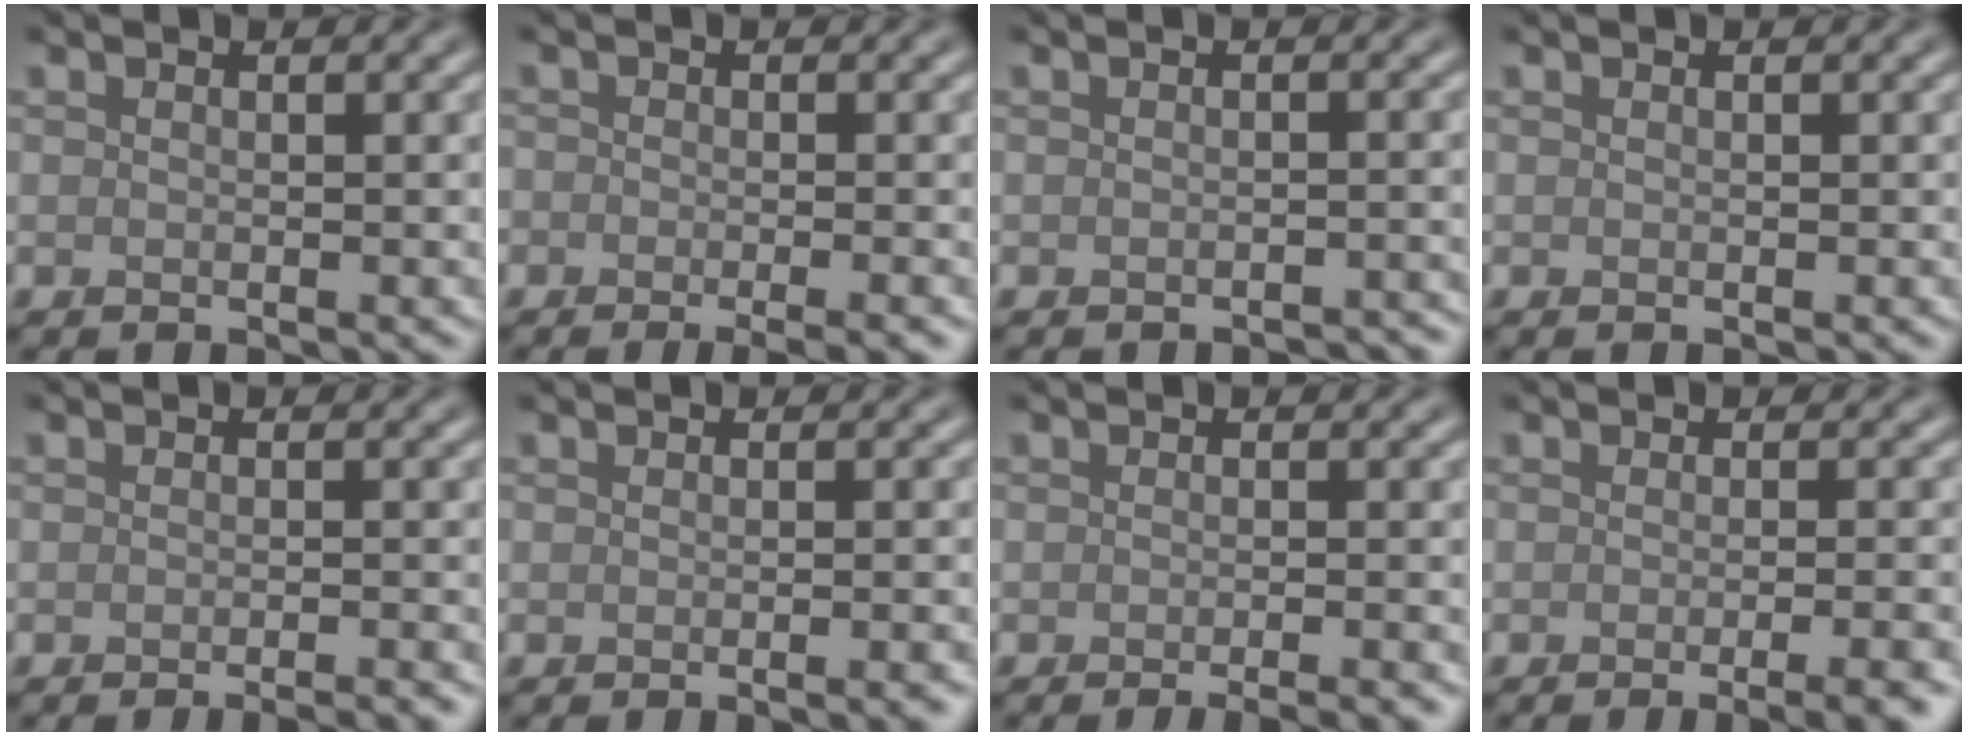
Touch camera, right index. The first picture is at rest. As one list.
[{"total": 3.3, "force": [-2.1, 1.2, 2.2], "torque": [-0.017, -0.005, -0.023]}, {"total": 1.6, "force": [-1.6, 0.2, 0.2], "torque": [0.001, 0.001, -0.016]}, {"total": 0.0}, {"total": 3.1, "force": [-2.3, 0.6, 1.9], "torque": [-0.014, 0.006, -0.032]}, {"total": 2.7, "force": [-1.2, 0.8, 2.2], "torque": [-0.007, 0.002, -0.014]}, {"total": 3.8, "force": [-2.6, 0.9, 2.6], "torque": [-0.018, 0.007, -0.032]}, {"total": 5.2, "force": [-2.5, 1.6, 4.2], "torque": [-0.024, 0.004, -0.029]}]